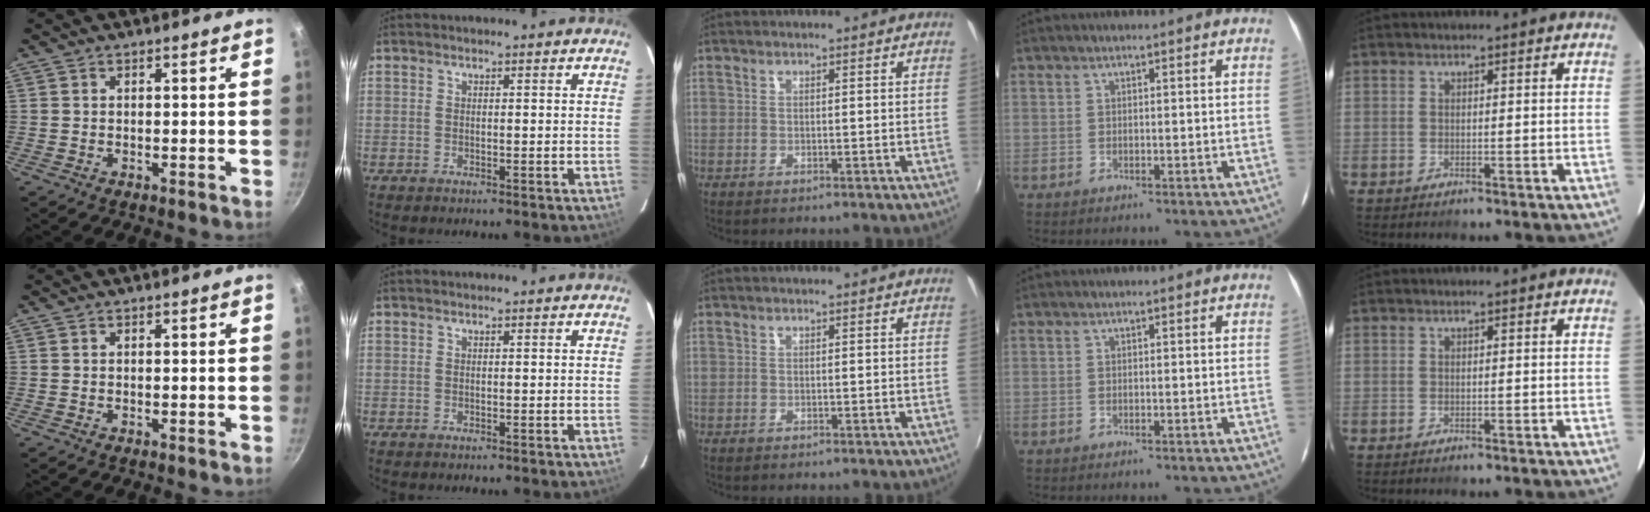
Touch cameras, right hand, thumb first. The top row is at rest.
{}